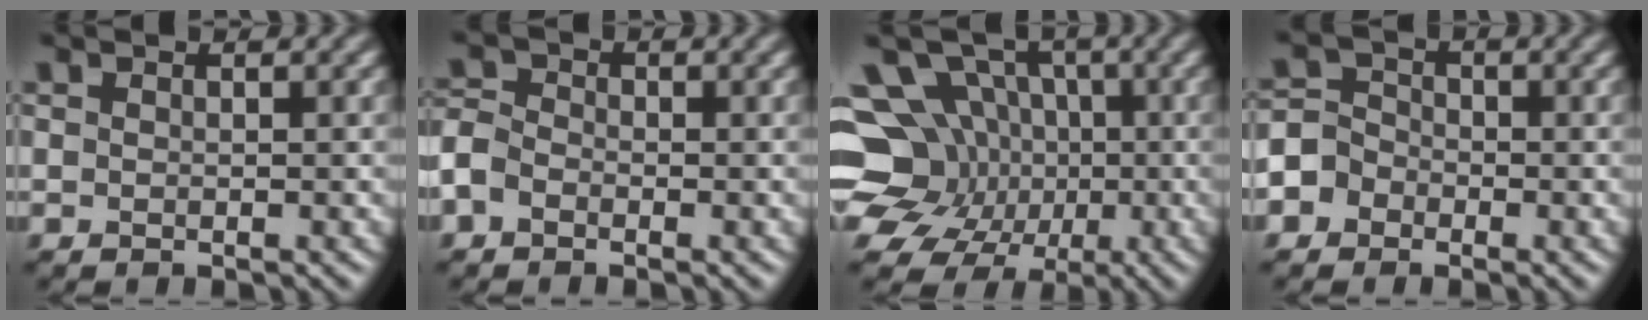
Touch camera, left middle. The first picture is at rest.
{"total": 2.7, "force": [-1.7, 1.9, 1.0], "torque": [-0.010, 0.006, -0.051]}
{"total": 14.7, "force": [-1.2, 13.2, 6.5], "torque": [-0.169, 0.014, -0.047]}
{"total": 4.3, "force": [-2.5, 3.5, 0.5], "torque": [0.023, 0.007, -0.071]}